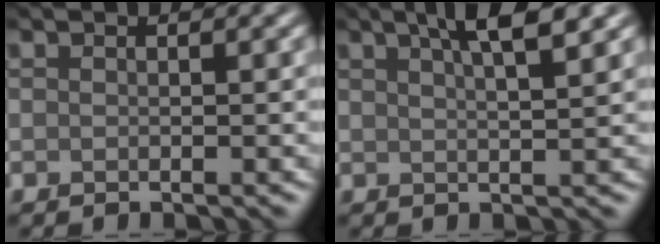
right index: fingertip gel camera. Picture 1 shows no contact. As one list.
[{"total": 4.7, "force": [2.8, 1.1, 3.6], "torque": [-0.042, 0.016, 0.035]}]